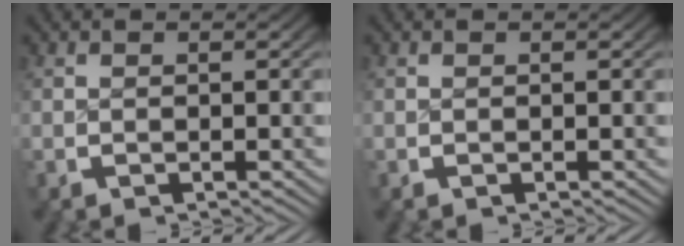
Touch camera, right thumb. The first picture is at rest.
{"total": 0.0}